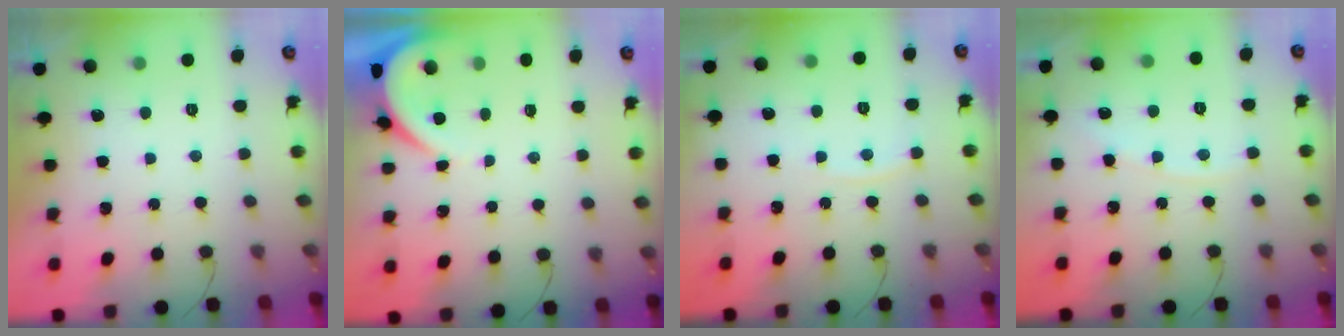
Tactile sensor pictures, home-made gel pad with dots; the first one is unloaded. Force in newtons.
{"total": 3.7, "press": 3.6, "slide": 0.2}
{"total": 3.7, "press": 3.7, "slide": 0.5}
{"total": 3.1, "press": 3.1, "slide": 0.5}